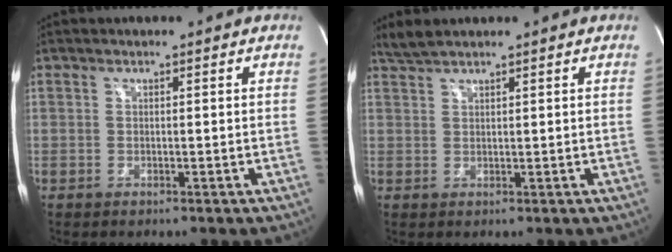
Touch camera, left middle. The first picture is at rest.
{"total": 2.4, "force": [2.2, 0.0, 0.8], "torque": [-0.022, 0.015, 0.049]}